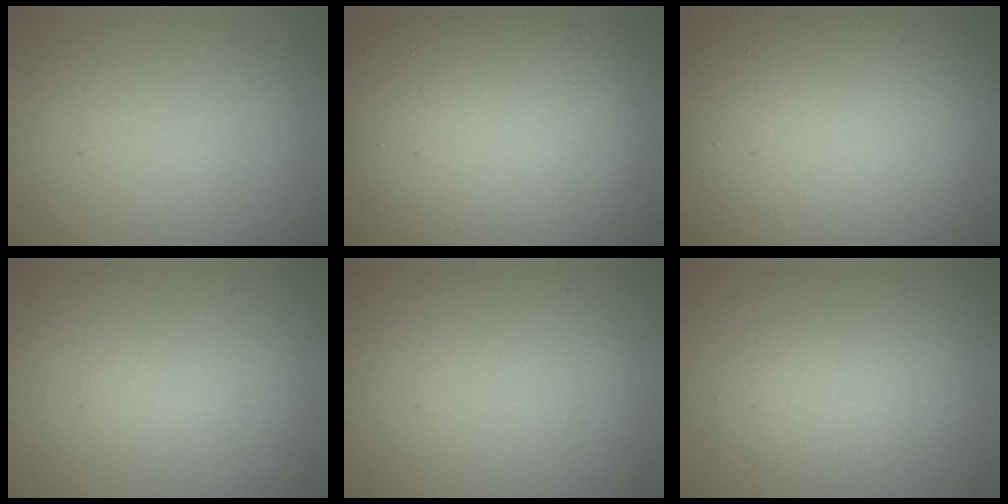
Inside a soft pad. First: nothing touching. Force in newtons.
{"total": 17.8, "press": 17.8, "slide": 0.7}
{"total": 19.2, "press": 19.2, "slide": 1.3}
{"total": 0.6, "press": 0.6, "slide": 0.1}
{"total": 0.0}
{"total": 2.2, "press": 2.2, "slide": 0.2}